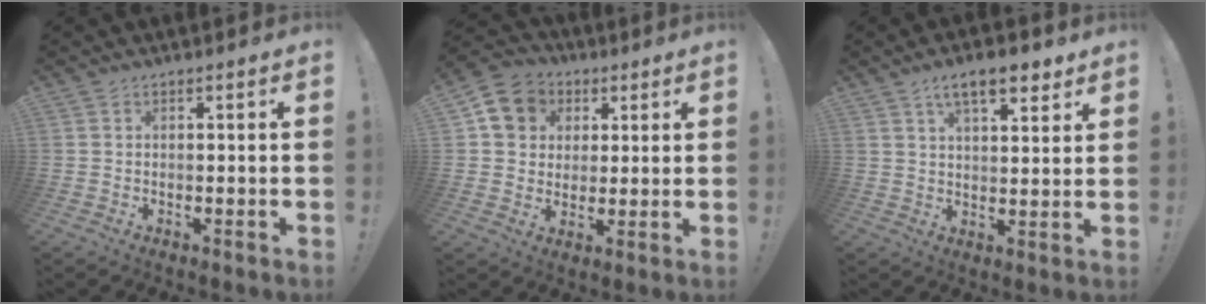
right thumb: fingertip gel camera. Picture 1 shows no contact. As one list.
[{"total": 10.9, "force": [3.5, 9.5, 3.9], "torque": [-0.052, -0.007, 0.074]}, {"total": 9.6, "force": [5.9, 3.5, 6.6], "torque": [-0.088, -0.025, 0.100]}]